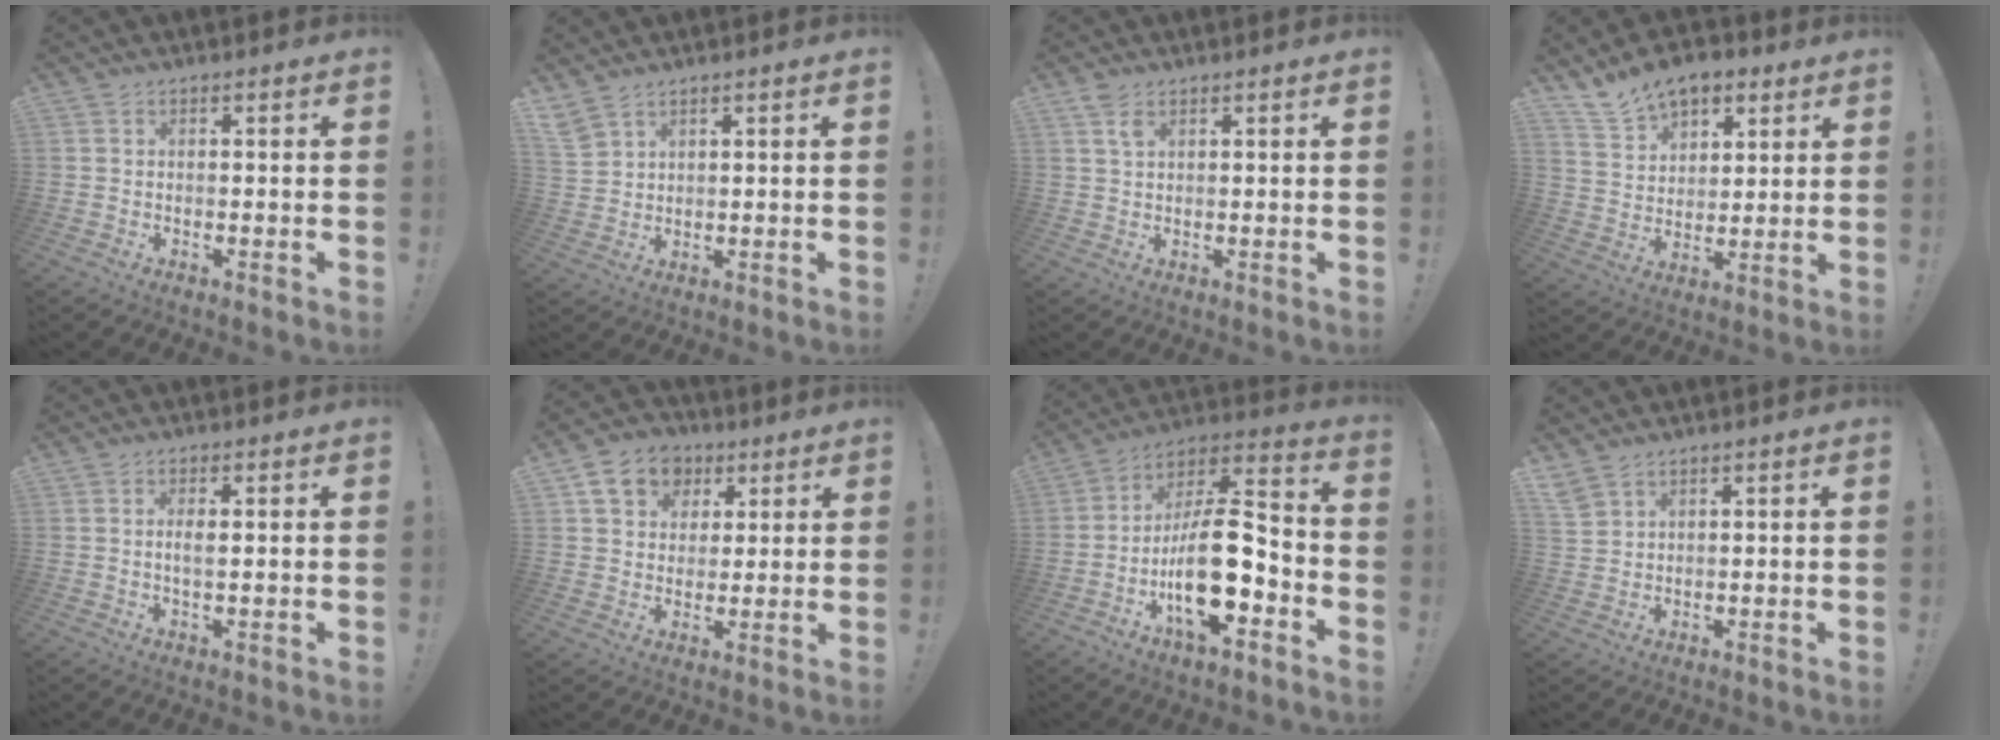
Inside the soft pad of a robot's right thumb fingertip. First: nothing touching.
{"total": 5.0, "force": [4.2, 2.2, 1.7], "torque": [-0.039, -0.016, 0.083]}
{"total": 3.4, "force": [2.0, 1.4, 2.4], "torque": [-0.043, -0.007, 0.035]}
{"total": 11.5, "force": [8.5, 6.8, 3.9], "torque": [-0.071, -0.051, 0.165]}
{"total": 2.5, "force": [0.0, 0.7, 2.4], "torque": [-0.036, -0.003, -0.003]}
{"total": 11.6, "force": [5.1, 9.4, 4.6], "torque": [-0.070, -0.016, 0.104]}
{"total": 20.1, "force": [-6.3, 8.1, 17.2], "torque": [-0.313, 0.036, -0.096]}
{"total": 4.1, "force": [3.3, 1.9, 1.5], "torque": [-0.031, -0.012, 0.066]}